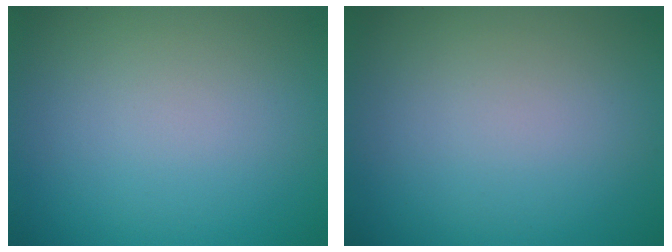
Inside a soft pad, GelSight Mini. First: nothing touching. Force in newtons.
{"total": 0.0}